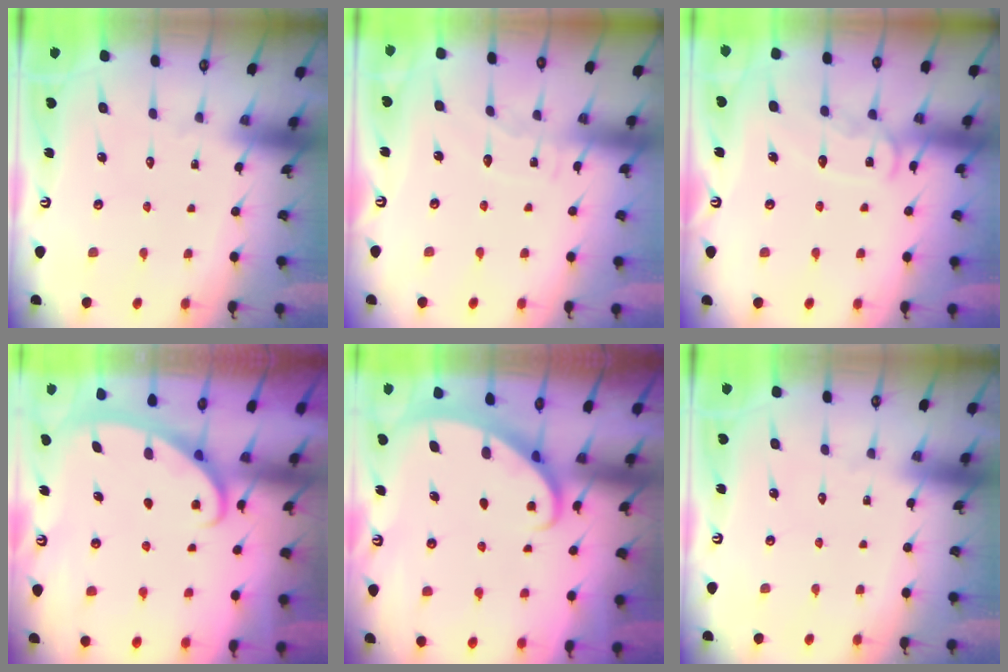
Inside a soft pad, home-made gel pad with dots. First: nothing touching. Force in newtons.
{"total": 5.3, "press": 5.3, "slide": 0.5}
{"total": 10.3, "press": 10.3, "slide": 0.9}
{"total": 3.0, "press": 3.0, "slide": 0.4}
{"total": 2.2, "press": 2.2, "slide": 0.3}
{"total": 0.0}